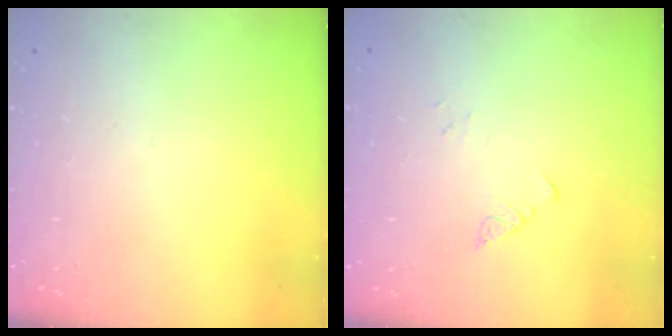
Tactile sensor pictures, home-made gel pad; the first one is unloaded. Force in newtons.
{"total": 1.5, "press": 1.4, "slide": 0.1}